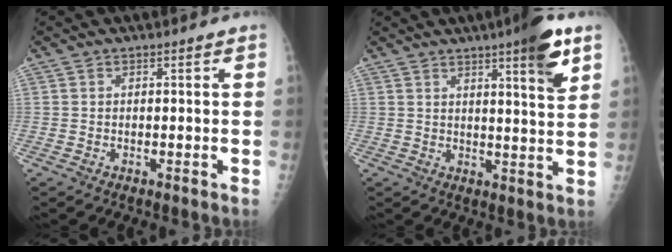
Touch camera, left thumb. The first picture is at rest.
{"total": 9.3, "force": [5.2, 1.1, 7.6], "torque": [-0.099, -0.027, 0.069]}